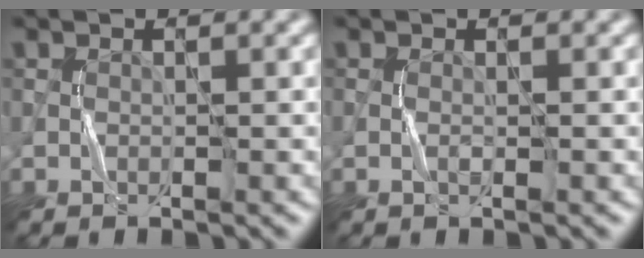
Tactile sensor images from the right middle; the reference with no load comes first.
{"total": 0.6, "force": [-0.2, 0.0, 0.6], "torque": [-0.015, 0.000, -0.005]}